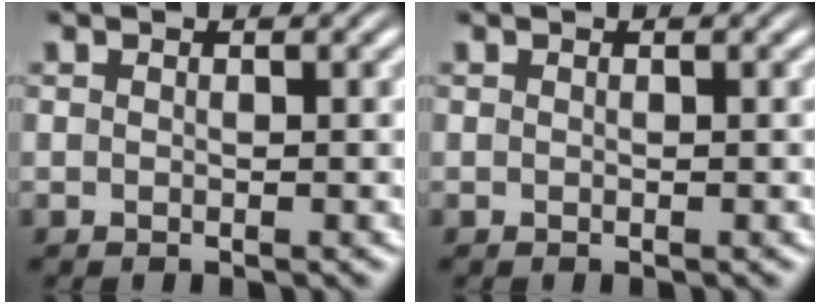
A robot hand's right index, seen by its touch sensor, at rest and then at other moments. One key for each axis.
{"total": 0.0}